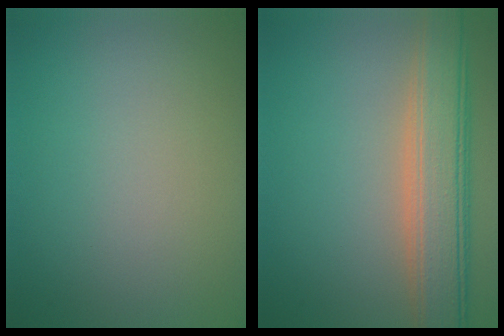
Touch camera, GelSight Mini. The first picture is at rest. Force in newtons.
{"total": 6.3, "press": 6.3, "slide": 0.4}